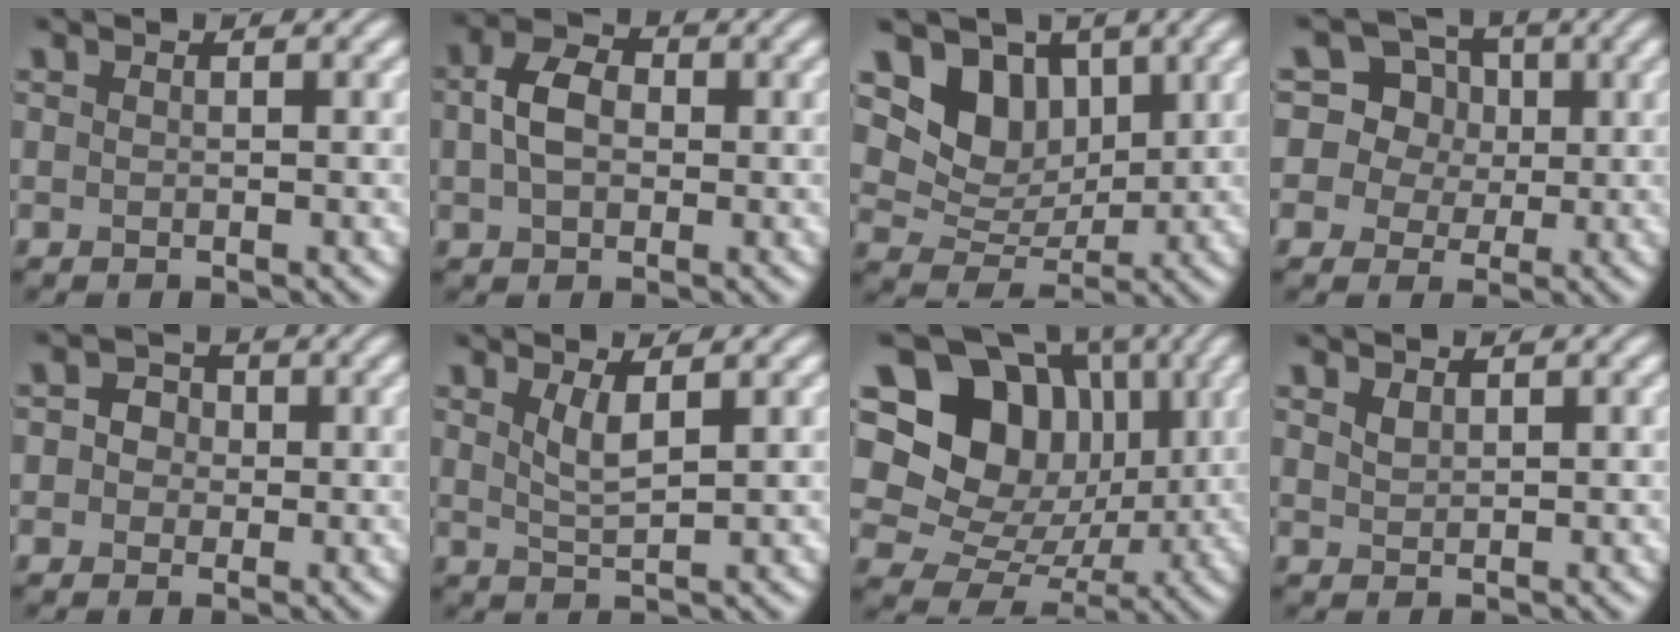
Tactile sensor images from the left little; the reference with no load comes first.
{"total": 4.4, "force": [0.4, 3.2, 3.0], "torque": [-0.066, 0.006, -0.002]}
{"total": 6.0, "force": [2.5, 4.5, 3.0], "torque": [-0.056, -0.012, 0.037]}
{"total": 10.0, "force": [3.5, 8.8, 3.3], "torque": [-0.096, 0.046, 0.050]}
{"total": 2.4, "force": [0.2, 2.2, 1.0], "torque": [0.002, 0.006, -0.010]}
{"total": 2.1, "force": [1.0, 0.5, 1.8], "torque": [-0.037, -0.006, 0.024]}
{"total": 16.3, "force": [4.7, 13.5, 7.8], "torque": [-0.159, 0.049, 0.088]}
{"total": 1.0, "force": [0.8, 0.4, 0.5], "torque": [-0.014, 0.000, 0.019]}